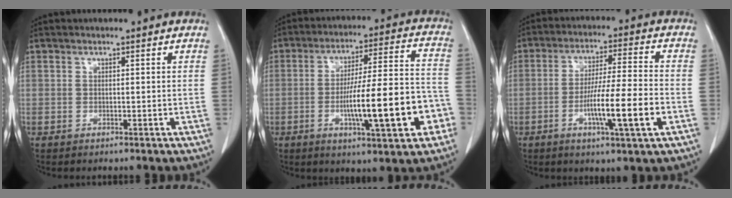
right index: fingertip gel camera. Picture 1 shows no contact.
{"total": 16.6, "force": [-5.1, 2.4, 15.6], "torque": [-0.245, 0.018, -0.068]}
{"total": 11.4, "force": [-3.6, 0.0, 10.8], "torque": [-0.188, -0.006, -0.062]}